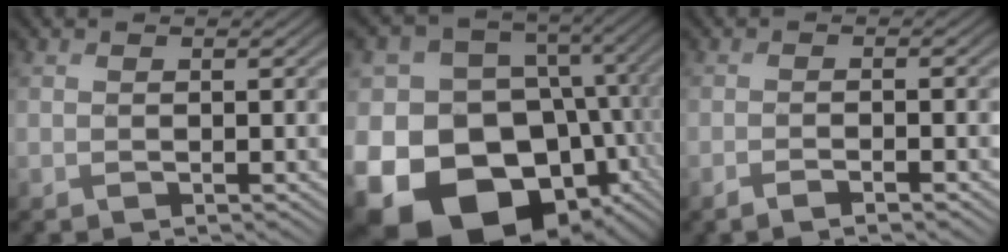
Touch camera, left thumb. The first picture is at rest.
{"total": 21.5, "force": [-8.1, 16.0, 11.9], "torque": [-0.254, -0.025, -0.124]}
{"total": 2.1, "force": [-1.5, 0.1, 1.5], "torque": [-0.016, 0.002, -0.038]}